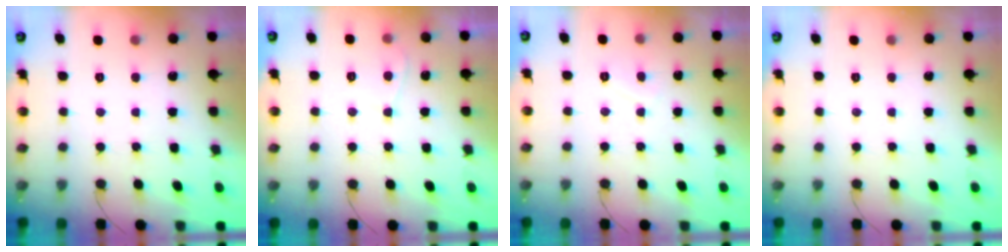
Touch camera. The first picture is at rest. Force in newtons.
{"total": 4.0, "press": 4.0, "slide": 0.5}
{"total": 1.8, "press": 1.6, "slide": 0.6}
{"total": 0.0}